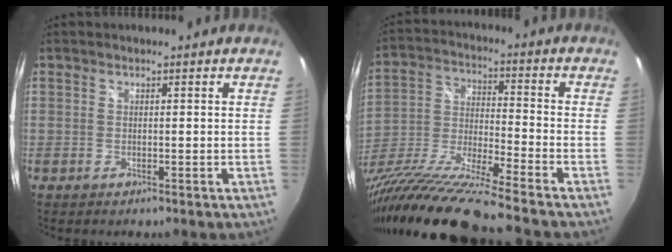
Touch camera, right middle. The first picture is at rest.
{"total": 18.7, "force": [-15.2, -1.0, 10.8], "torque": [-0.198, -0.047, -0.285]}